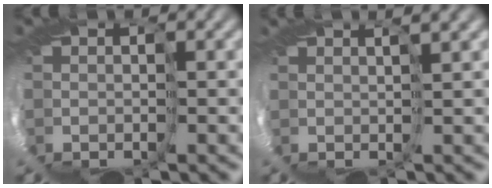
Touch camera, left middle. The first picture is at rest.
{"total": 4.3, "force": [1.6, -3.3, -2.2], "torque": [0.031, 0.002, 0.034]}